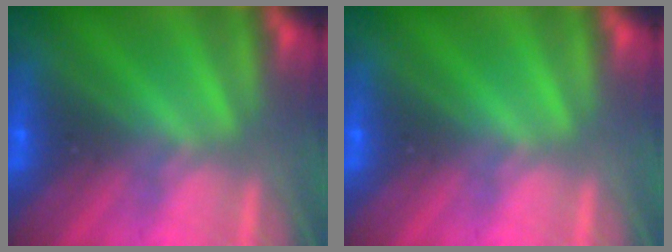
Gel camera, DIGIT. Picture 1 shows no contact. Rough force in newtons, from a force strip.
{"total": 0.0}